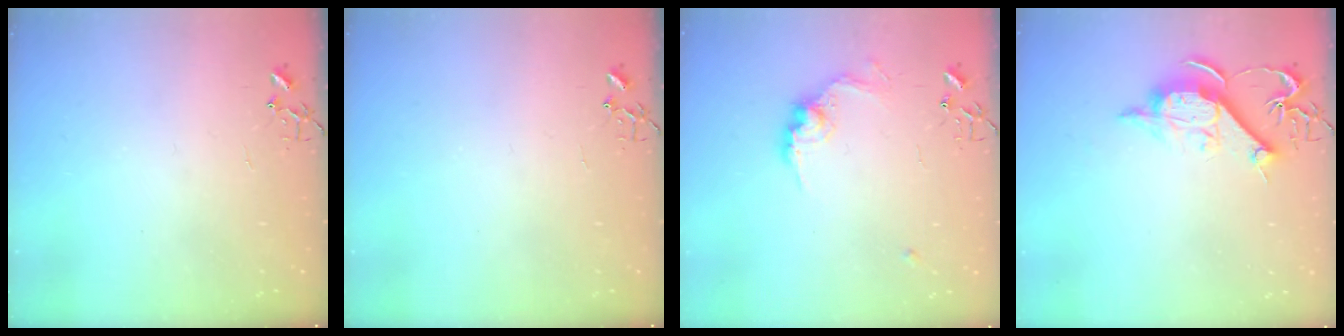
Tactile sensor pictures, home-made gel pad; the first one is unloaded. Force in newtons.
{"total": 0.0}
{"total": 11.1, "press": 11.1, "slide": 0.5}
{"total": 11.3, "press": 11.3, "slide": 0.5}